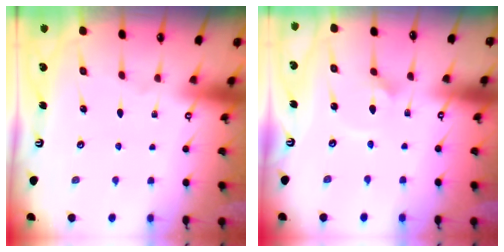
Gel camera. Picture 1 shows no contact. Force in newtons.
{"total": 2.4, "press": 2.4, "slide": 0.0}